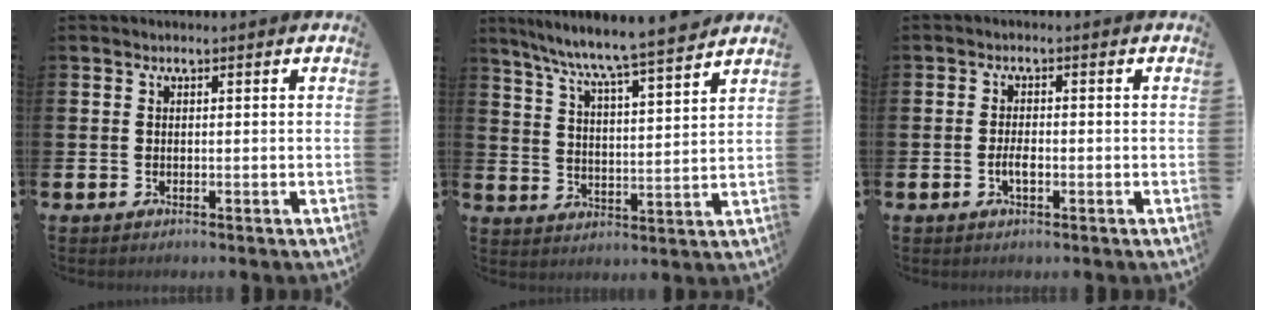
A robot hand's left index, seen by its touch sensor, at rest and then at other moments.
{"total": 7.7, "force": [7.3, -0.4, 2.4], "torque": [-0.077, -0.055, 0.126]}
{"total": 2.0, "force": [-0.6, 0.9, 1.7], "torque": [-0.028, 0.000, -0.012]}